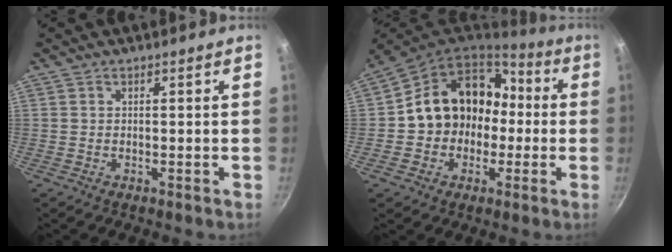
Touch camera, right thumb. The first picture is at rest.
{"total": 16.8, "force": [-1.4, 13.5, 9.9], "torque": [-0.117, 0.048, -0.029]}